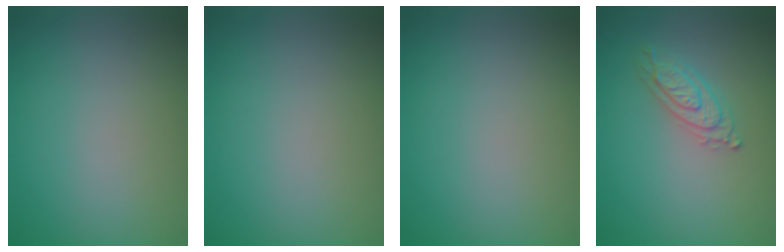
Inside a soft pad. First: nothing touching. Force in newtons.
{"total": 0.0}
{"total": 0.0}
{"total": 2.4, "press": 2.4, "slide": 0.3}